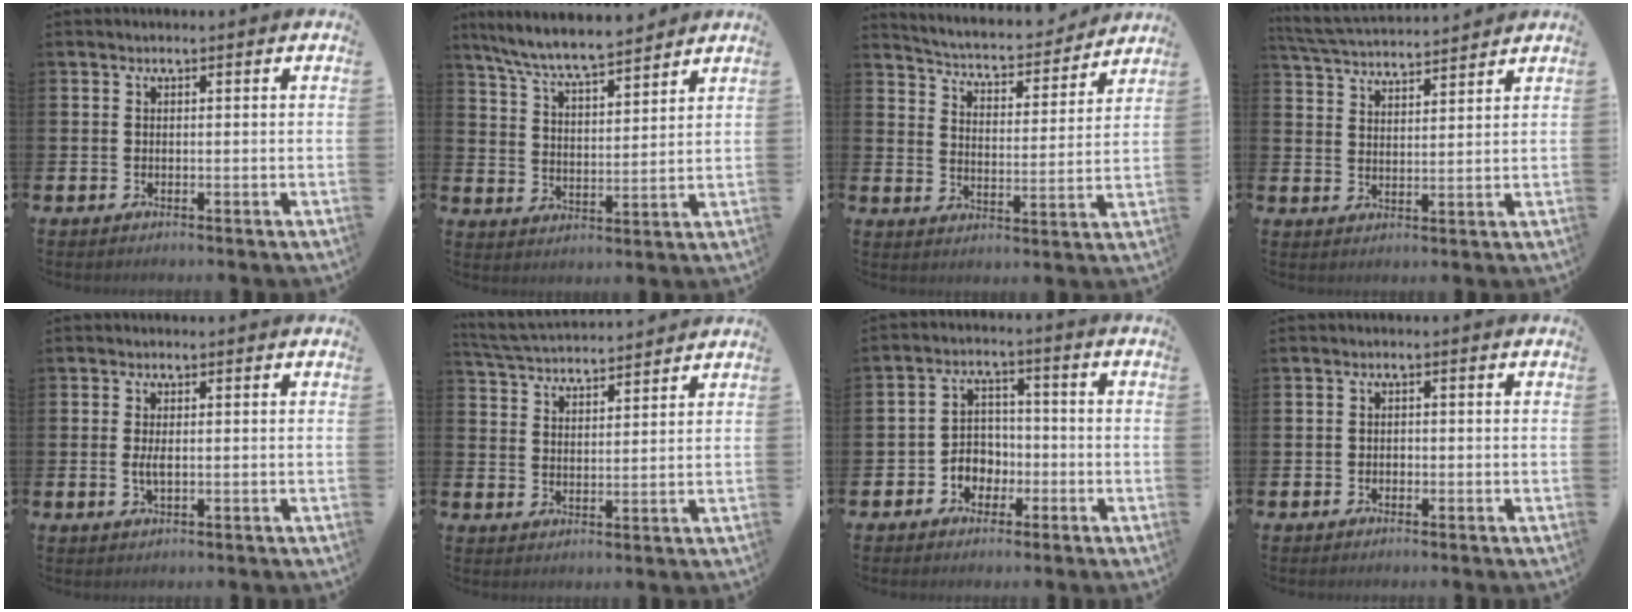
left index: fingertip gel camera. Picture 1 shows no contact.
{"total": 7.4, "force": [7.1, 0.4, 2.2], "torque": [-0.074, -0.041, 0.126]}
{"total": 4.9, "force": [4.7, 1.0, 0.8], "torque": [-0.047, -0.040, 0.076]}
{"total": 5.1, "force": [5.0, 0.4, 0.4], "torque": [-0.030, -0.030, 0.090]}
{"total": 1.9, "force": [0.1, 0.7, 1.7], "torque": [-0.025, -0.002, -0.002]}
{"total": 5.0, "force": [5.0, 0.4, 0.2], "torque": [-0.025, -0.030, 0.089]}
{"total": 3.9, "force": [-1.4, 3.5, 1.2], "torque": [-0.032, 0.004, -0.034]}
{"total": 0.9, "force": [-0.5, 0.8, 0.1], "torque": [-0.003, 0.003, -0.011]}